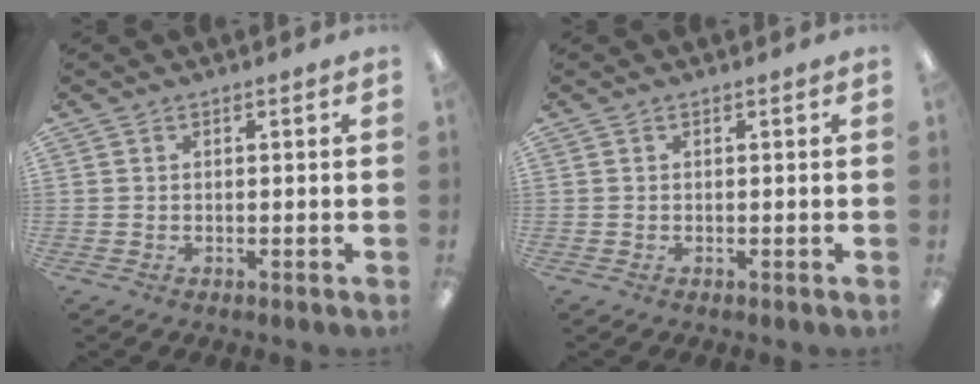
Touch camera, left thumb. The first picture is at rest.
{"total": 0.0}